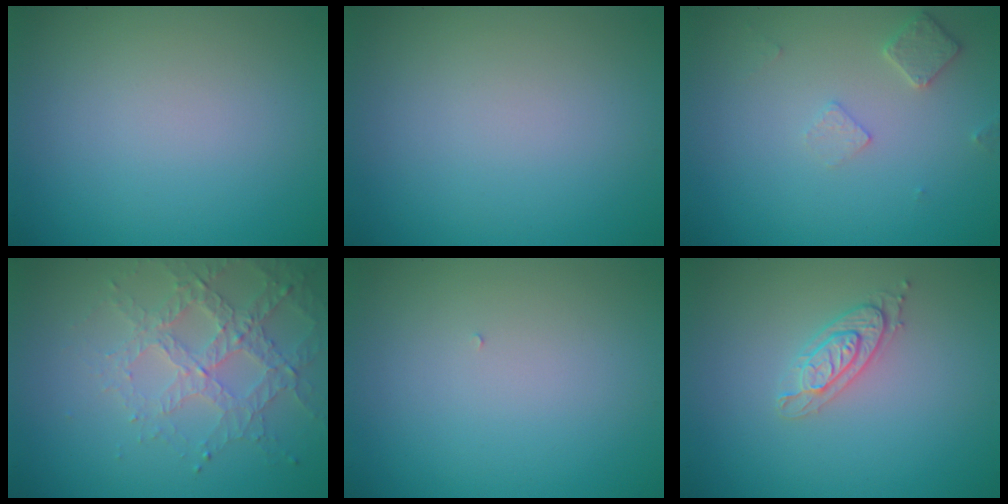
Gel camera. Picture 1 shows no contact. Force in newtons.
{"total": 0.0}
{"total": 1.8, "press": 1.8, "slide": 0.3}
{"total": 3.4, "press": 3.4, "slide": 0.6}
{"total": 0.0}
{"total": 2.1, "press": 2.1, "slide": 0.4}